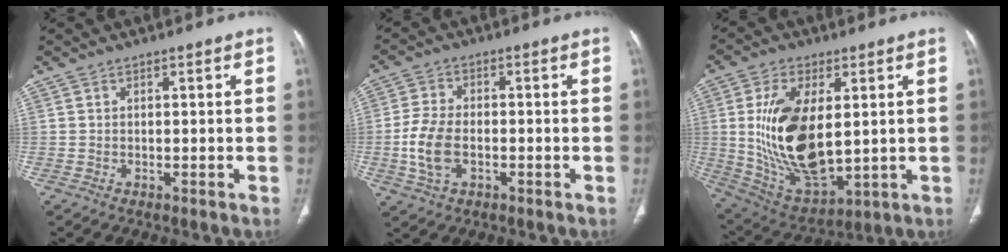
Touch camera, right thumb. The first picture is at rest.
{"total": 8.0, "force": [-1.7, 4.8, 6.1], "torque": [-0.130, 0.010, -0.033]}
{"total": 19.8, "force": [1.9, 10.1, 16.9], "torque": [-0.316, -0.021, 0.054]}